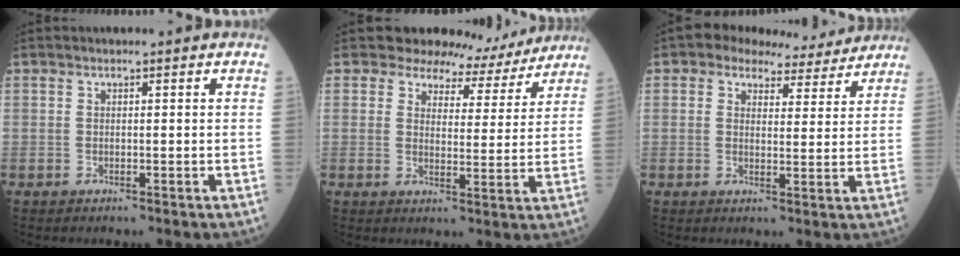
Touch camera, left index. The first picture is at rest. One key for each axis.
{"total": 7.6, "fx": 7.0, "fy": 2.7, "fz": -0.6, "tx": 0.017, "ty": -0.013, "tz": 0.076}
{"total": 8.1, "fx": 7.0, "fy": 3.5, "fz": 2.2, "tx": -0.021, "ty": 0.015, "tz": 0.080}